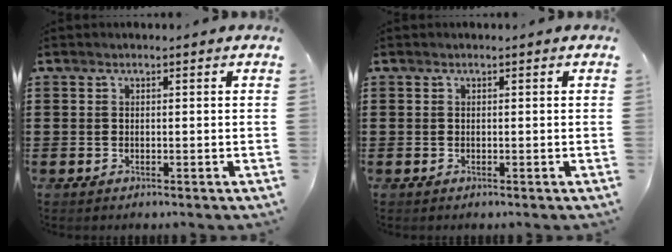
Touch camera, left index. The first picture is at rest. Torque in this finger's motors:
{"motor_torque": [-0.05, -0.05, 0.00, 0.00]}